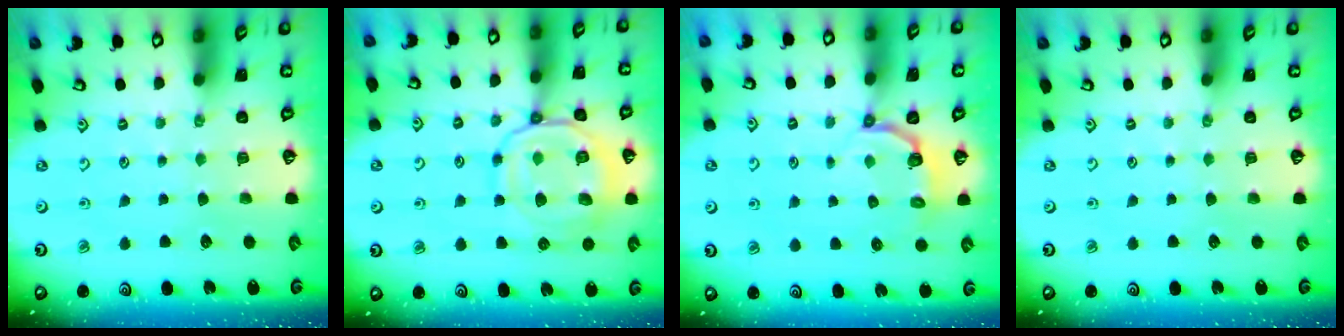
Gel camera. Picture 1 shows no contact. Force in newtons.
{"total": 15.7, "press": 15.7, "slide": 1.4}
{"total": 3.3, "press": 1.9, "slide": 2.7}
{"total": 0.0}